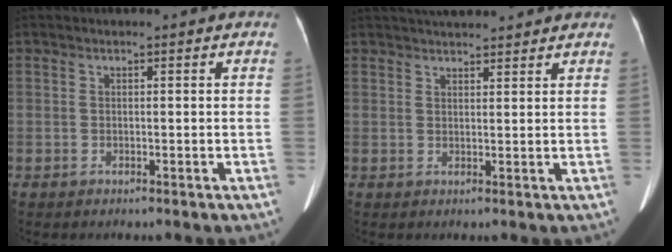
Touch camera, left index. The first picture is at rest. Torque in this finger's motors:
{"motor_torque": [0.54, -0.61, 0.09, 0.10]}